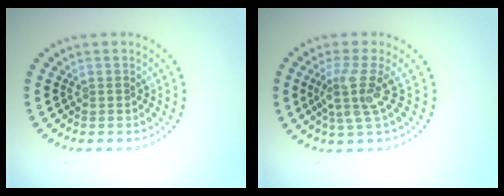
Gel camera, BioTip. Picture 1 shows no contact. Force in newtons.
{"total": 3.4, "press": 2.5, "slide": 2.3}